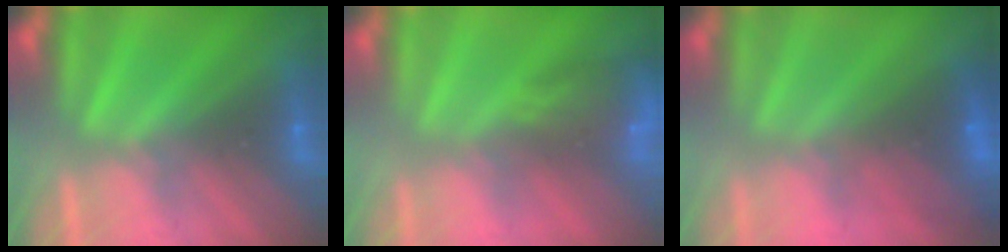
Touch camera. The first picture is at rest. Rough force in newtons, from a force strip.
{"total": 7.6}
{"total": 2.8}